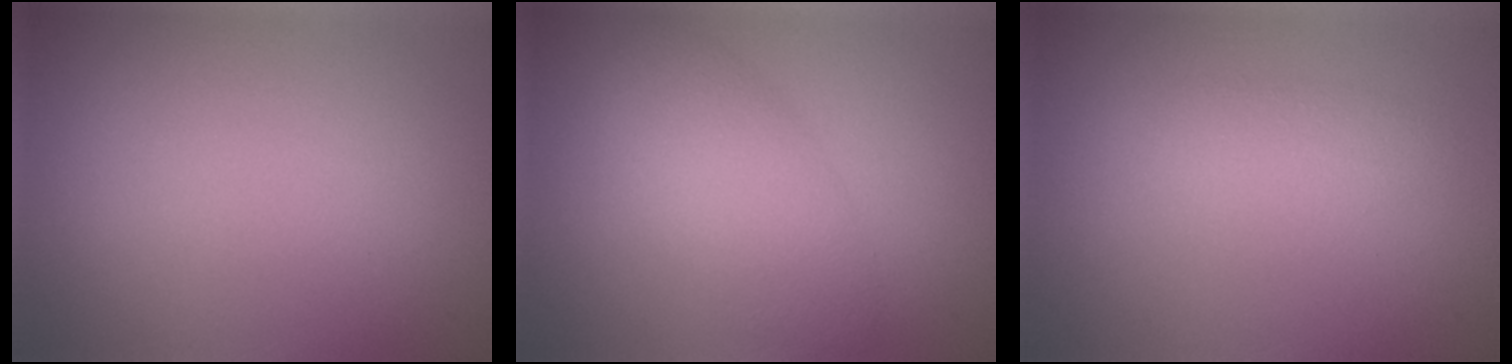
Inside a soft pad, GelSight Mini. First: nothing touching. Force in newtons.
{"total": 4.1, "press": 4.1, "slide": 0.3}
{"total": 1.7, "press": 1.7, "slide": 0.1}